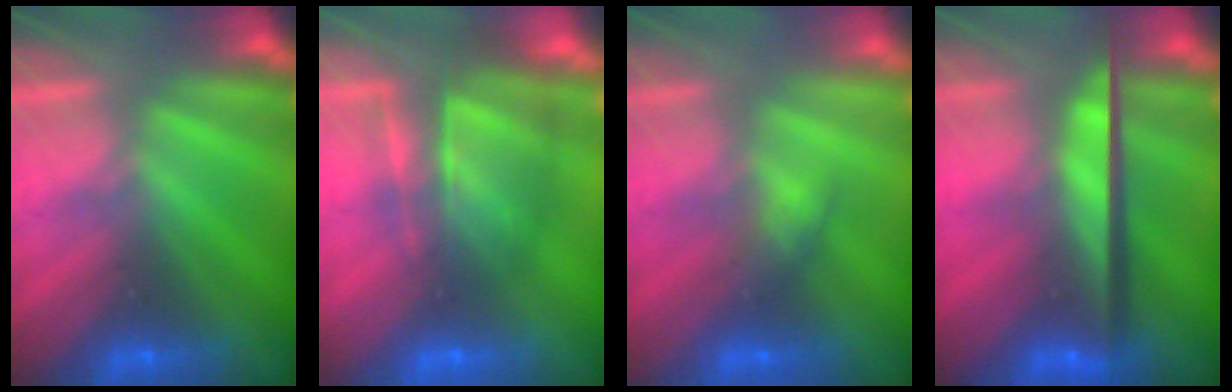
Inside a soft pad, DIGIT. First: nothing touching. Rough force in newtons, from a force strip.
{"total": 5.5}
{"total": 2.9}
{"total": 11.1}